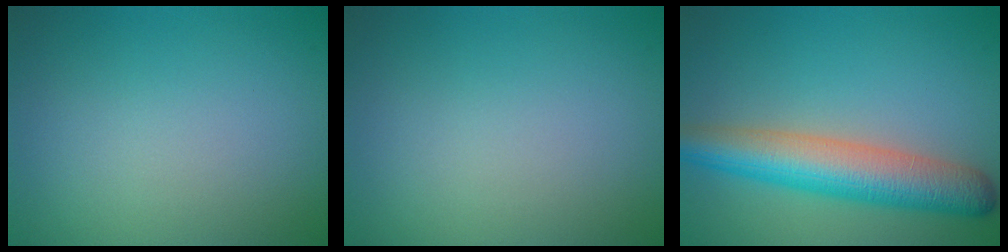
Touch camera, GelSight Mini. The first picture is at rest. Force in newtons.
{"total": 0.0}
{"total": 7.0, "press": 7.0, "slide": 0.2}